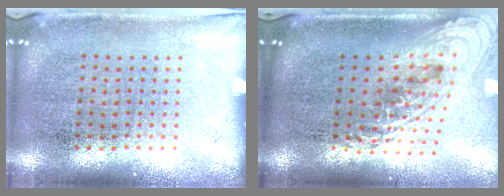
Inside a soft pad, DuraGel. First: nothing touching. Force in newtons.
{"total": 2.4, "press": 1.7, "slide": 1.7}